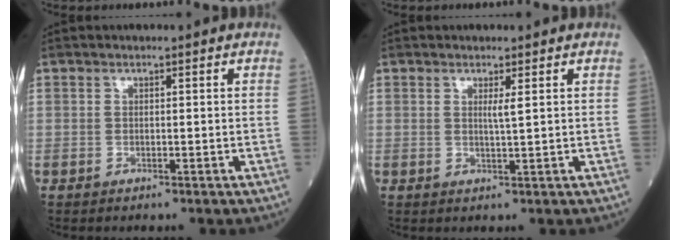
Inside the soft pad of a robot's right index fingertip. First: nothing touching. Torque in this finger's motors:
{"motor_torque": [0.23, 0.15, 0.21, 0.06]}